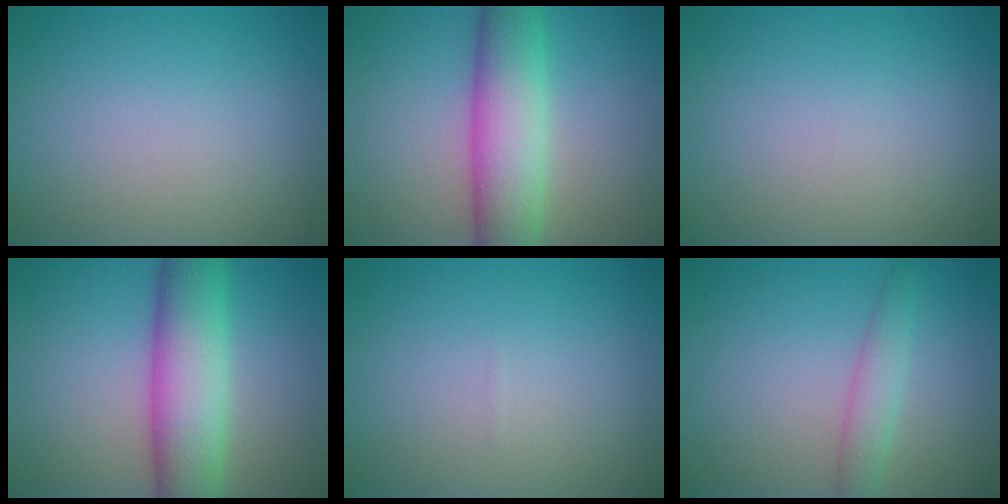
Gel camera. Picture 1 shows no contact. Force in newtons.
{"total": 7.6, "press": 7.6, "slide": 0.2}
{"total": 0.0}
{"total": 8.3, "press": 8.3, "slide": 0.2}
{"total": 0.0}
{"total": 2.3, "press": 2.3, "slide": 0.0}